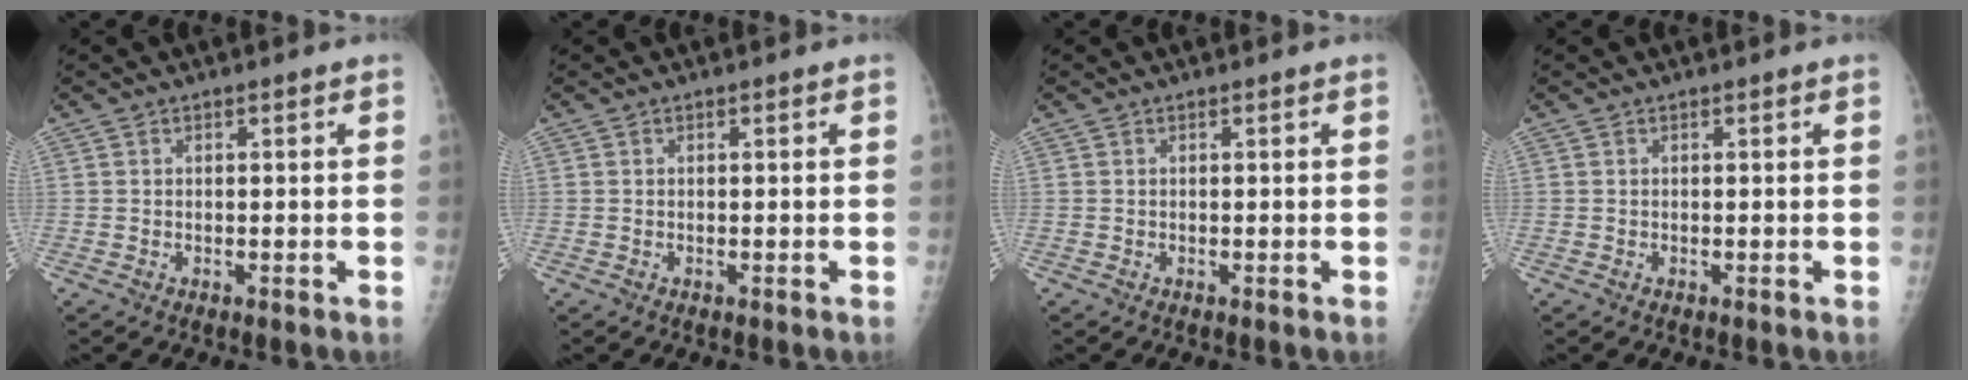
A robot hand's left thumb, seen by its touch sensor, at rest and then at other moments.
{"total": 0.0}
{"total": 0.0}
{"total": 0.0}